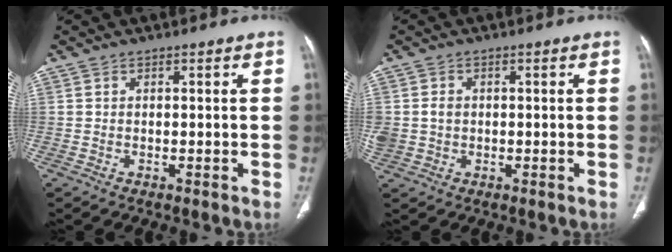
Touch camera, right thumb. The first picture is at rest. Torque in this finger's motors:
{"motor_torque": [0.14, 0.10, 0.10, 0.07, 0.38]}